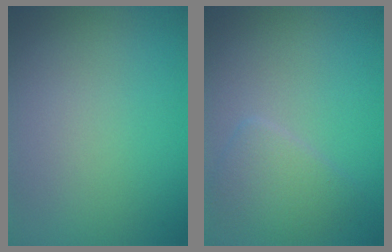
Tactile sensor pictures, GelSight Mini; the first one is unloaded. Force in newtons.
{"total": 2.9, "press": 2.9, "slide": 0.1}